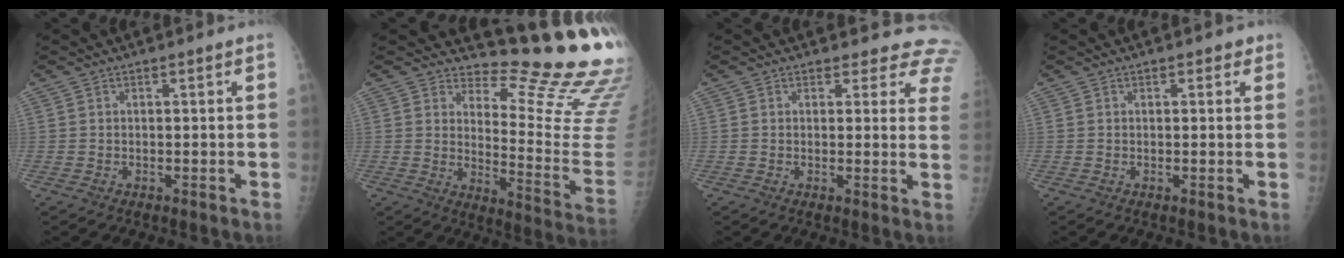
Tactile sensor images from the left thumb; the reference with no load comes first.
{"total": 17.5, "force": [15.6, 2.7, 7.4], "torque": [-0.063, -0.196, 0.186]}
{"total": 9.7, "force": [8.4, 4.6, 1.6], "torque": [0.036, -0.040, 0.055]}
{"total": 1.3, "force": [0.8, 0.9, 0.6], "torque": [0.006, -0.001, 0.004]}